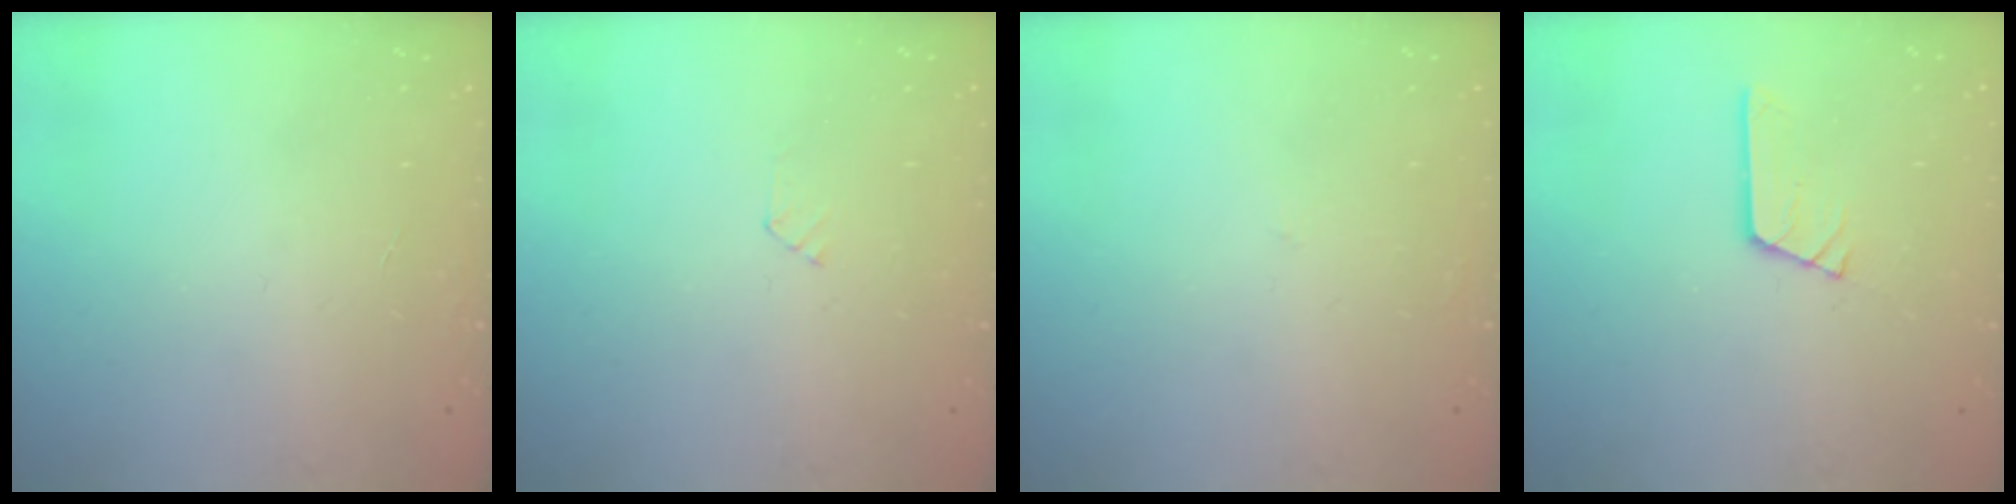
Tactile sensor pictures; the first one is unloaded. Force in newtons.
{"total": 2.4, "press": 2.4, "slide": 0.3}
{"total": 2.5, "press": 2.5, "slide": 0.3}
{"total": 3.5, "press": 3.5, "slide": 0.1}